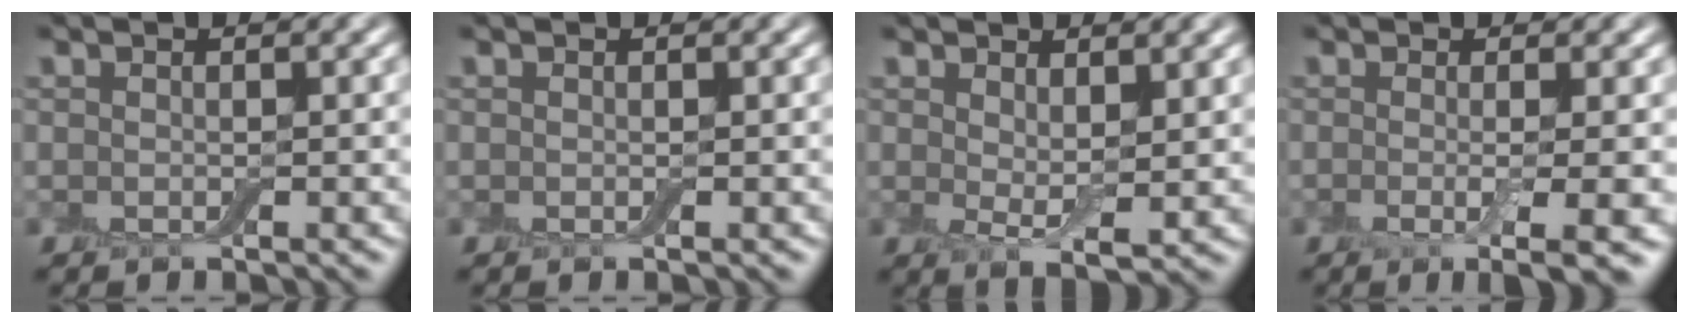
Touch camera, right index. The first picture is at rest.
{"total": 0.0}
{"total": 3.0, "force": [1.3, 1.0, 2.4], "torque": [-0.043, -0.010, 0.026]}
{"total": 4.5, "force": [-0.8, 0.9, 4.3], "torque": [-0.066, -0.011, -0.012]}